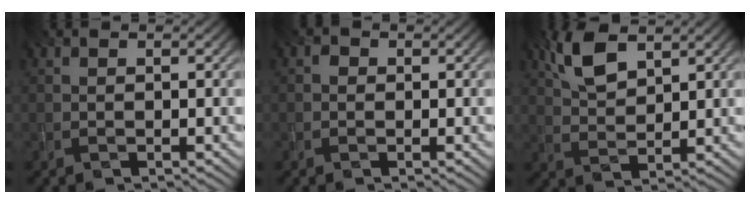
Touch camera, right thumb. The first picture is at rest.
{"total": 0.9, "force": [-0.1, 0.9, 0.3], "torque": [-0.002, -0.002, -0.007]}
{"total": 6.0, "force": [3.5, 2.6, 4.1], "torque": [-0.101, 0.005, 0.074]}